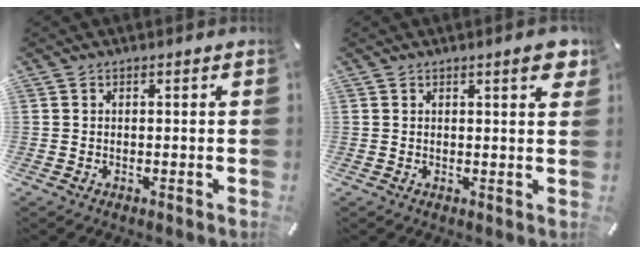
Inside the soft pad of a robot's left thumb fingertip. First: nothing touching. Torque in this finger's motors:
{"motor_torque": [0.12, 0.09, 0.20, -0.10, 0.07]}